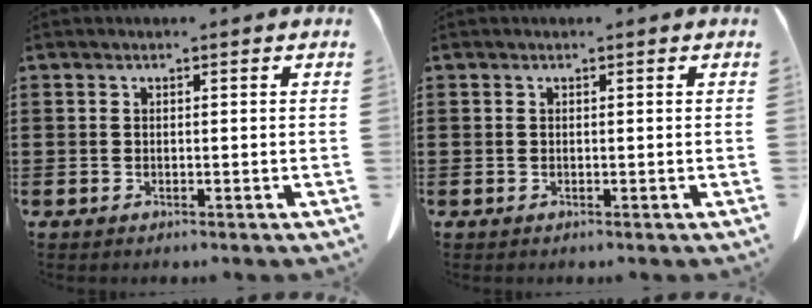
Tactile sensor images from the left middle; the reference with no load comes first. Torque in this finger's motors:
{"motor_torque": [0.68, -0.86, 0.00, -0.01]}